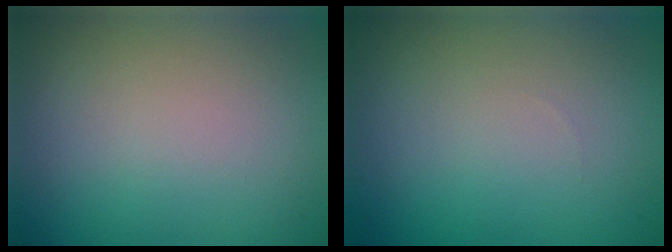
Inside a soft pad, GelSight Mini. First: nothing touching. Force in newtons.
{"total": 0.0}